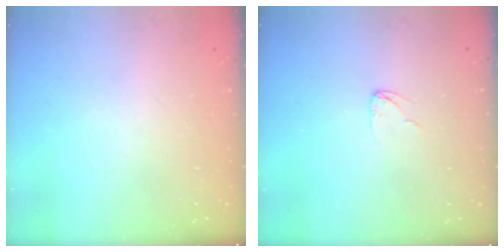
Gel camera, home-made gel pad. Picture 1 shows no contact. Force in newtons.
{"total": 2.7, "press": 2.7, "slide": 0.2}